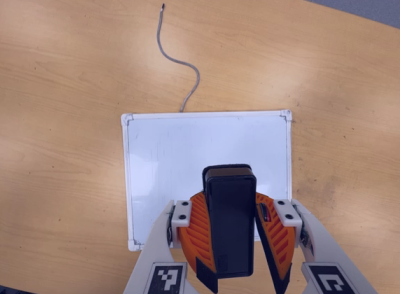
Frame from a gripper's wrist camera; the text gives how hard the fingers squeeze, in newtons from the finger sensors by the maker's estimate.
{"total": 9.0, "left": 9.4, "right": 8.6}